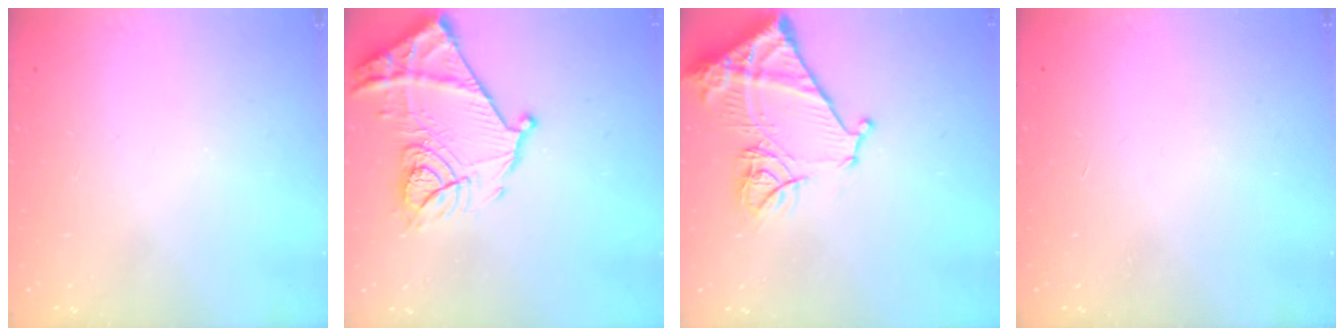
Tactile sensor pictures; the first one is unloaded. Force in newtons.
{"total": 18.1, "press": 18.0, "slide": 1.6}
{"total": 17.3, "press": 17.3, "slide": 1.6}
{"total": 1.5, "press": 1.5, "slide": 0.1}